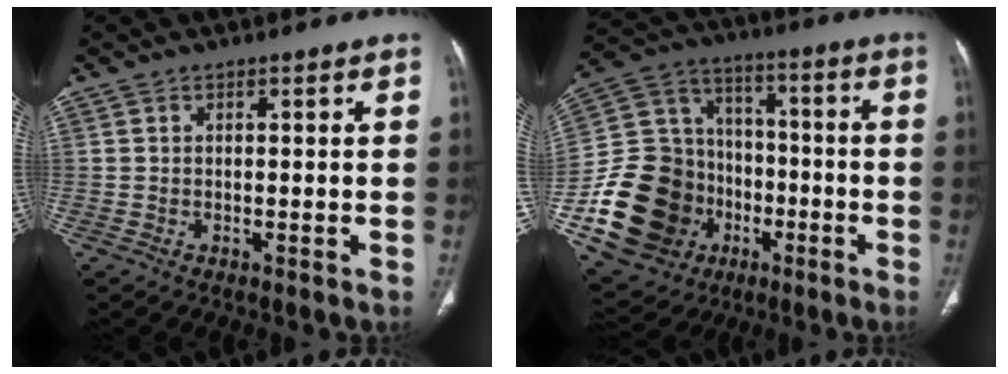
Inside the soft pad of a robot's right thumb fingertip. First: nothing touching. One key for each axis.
{"total": 23.5, "fx": -7.2, "fy": 19.9, "fz": 10.2, "tx": -0.183, "ty": 0.093, "tz": -0.108}